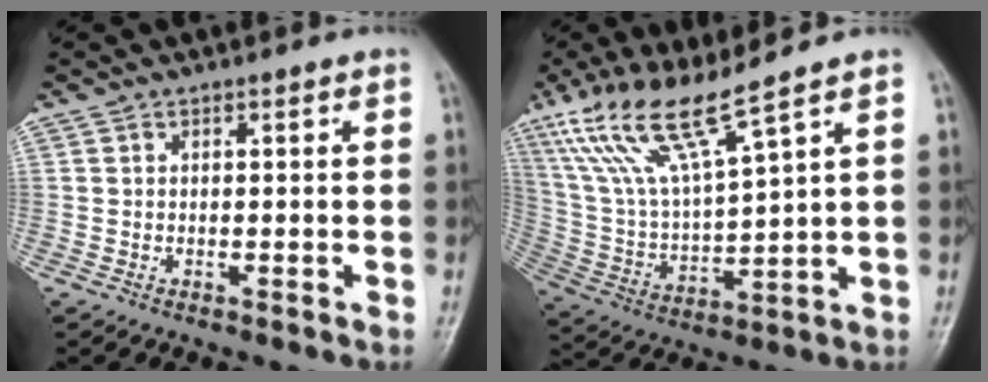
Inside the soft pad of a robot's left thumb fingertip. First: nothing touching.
{"total": 14.2, "force": [9.8, 1.6, 10.2], "torque": [-0.206, -0.044, 0.207]}